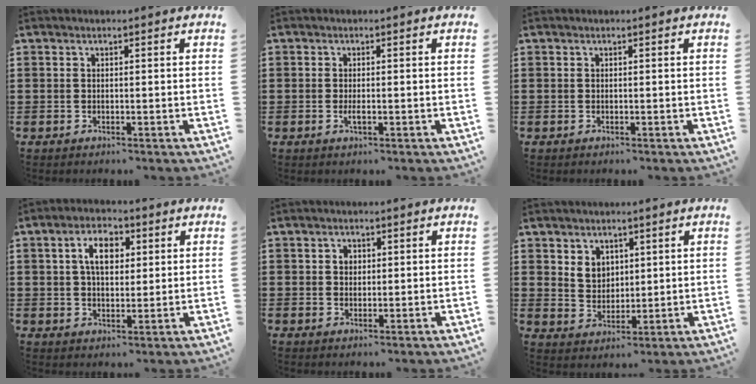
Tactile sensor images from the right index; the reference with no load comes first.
{"total": 1.3, "force": [-0.3, 0.3, 1.2], "torque": [-0.031, -0.006, -0.007]}
{"total": 0.0}
{"total": 5.5, "force": [1.5, 3.2, 4.2], "torque": [-0.080, 0.008, 0.019]}
{"total": 1.5, "force": [0.4, 1.3, 0.6], "torque": [-0.016, 0.010, 0.006]}
{"total": 4.0, "force": [2.2, 3.2, 0.9], "torque": [-0.022, 0.008, 0.040]}